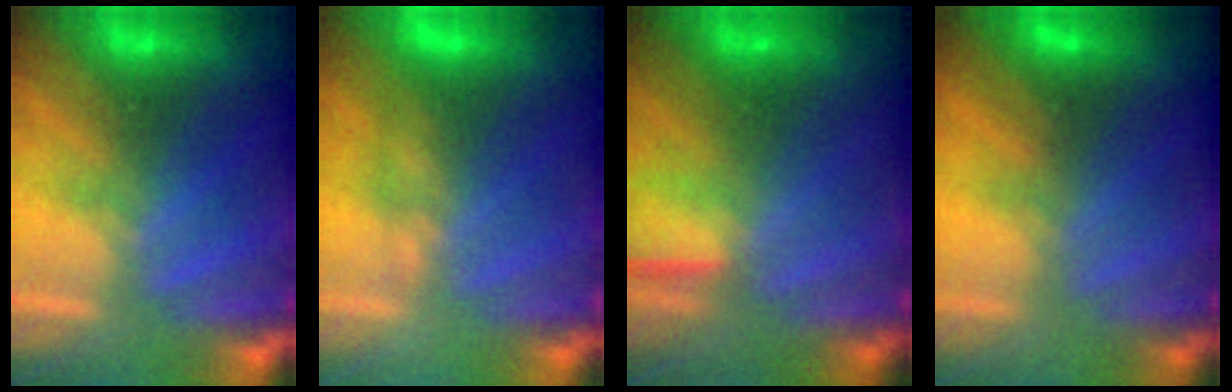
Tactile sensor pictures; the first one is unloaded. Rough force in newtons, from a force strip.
{"total": 4.6}
{"total": 1.3}
{"total": 4.5}